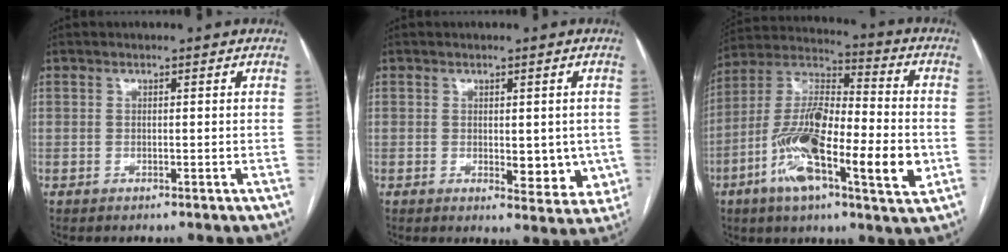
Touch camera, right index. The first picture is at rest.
{"total": 6.5, "force": [-0.8, 3.2, 5.6], "torque": [-0.047, -0.012, -0.006]}
{"total": 20.4, "force": [-5.7, 5.0, 18.9], "torque": [-0.347, -0.001, -0.101]}